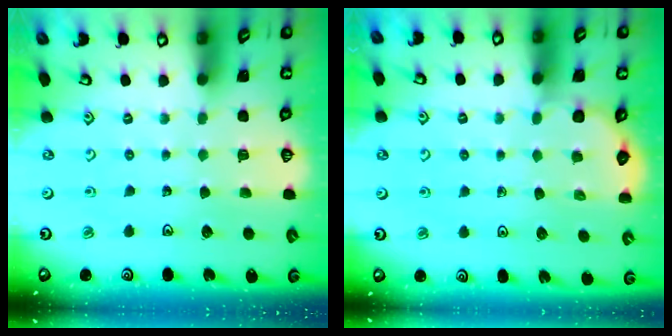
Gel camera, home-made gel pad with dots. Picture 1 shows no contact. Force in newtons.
{"total": 2.7, "press": 2.7, "slide": 0.5}